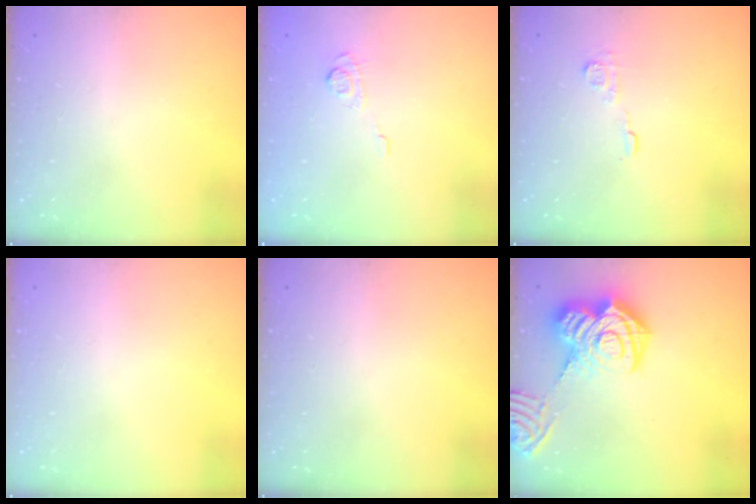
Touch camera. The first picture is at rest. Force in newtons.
{"total": 8.2, "press": 8.0, "slide": 1.5}
{"total": 6.2, "press": 6.2, "slide": 0.5}
{"total": 0.0}
{"total": 0.0}
{"total": 20.4, "press": 20.3, "slide": 2.1}